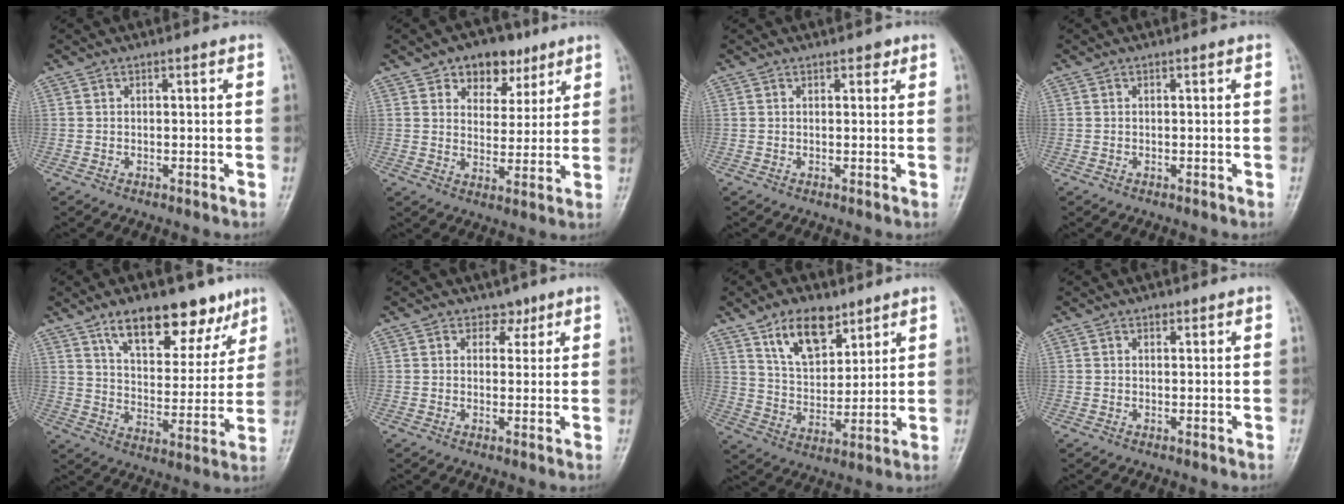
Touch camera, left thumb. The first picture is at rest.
{"total": 9.0, "force": [5.4, 6.1, 3.6], "torque": [-0.015, -0.020, 0.082]}
{"total": 1.4, "force": [0.9, 0.9, 0.6], "torque": [0.006, -0.003, 0.007]}
{"total": 0.0}
{"total": 16.0, "force": [10.5, 7.9, 9.1], "torque": [-0.075, -0.054, 0.165]}
{"total": 2.5, "force": [1.6, 1.9, 0.4], "torque": [0.018, -0.007, 0.016]}
{"total": 11.3, "force": [7.1, 6.1, 6.4], "torque": [-0.082, -0.043, 0.133]}
{"total": 1.0, "force": [0.7, 0.6, 0.3], "torque": [0.001, -0.004, 0.007]}